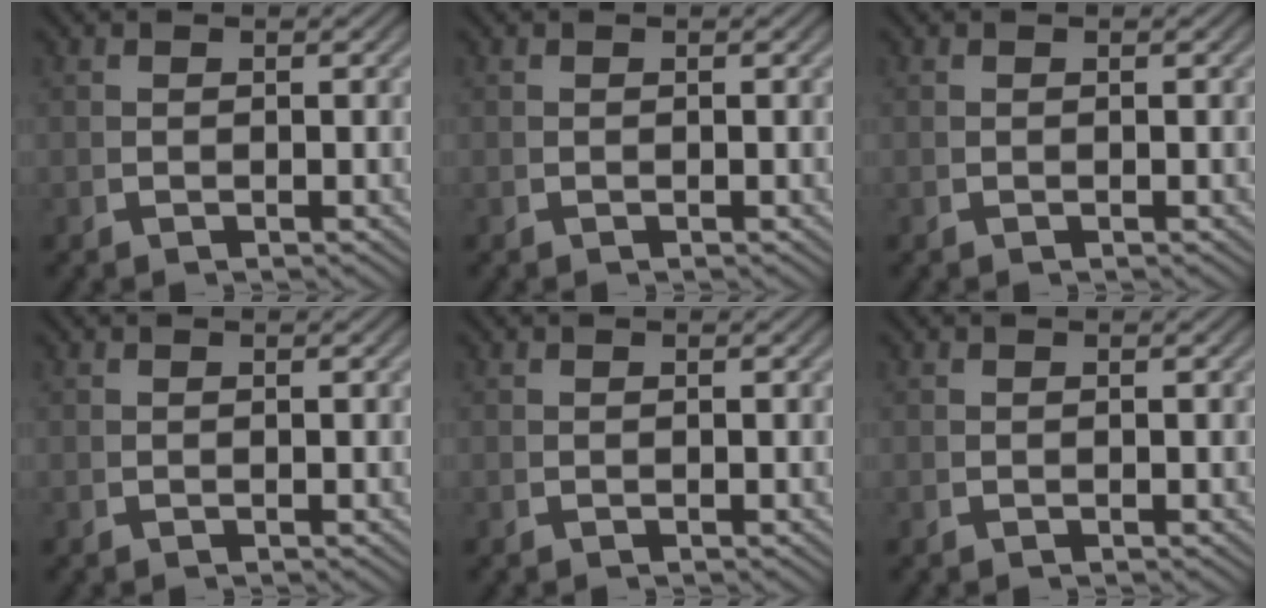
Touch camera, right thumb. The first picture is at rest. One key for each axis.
{"total": 0.0}
{"total": 0.0}
{"total": 0.0}
{"total": 0.0}
{"total": 0.0}